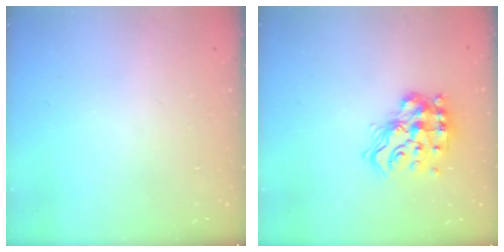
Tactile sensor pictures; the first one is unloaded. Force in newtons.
{"total": 15.4, "press": 15.3, "slide": 1.7}